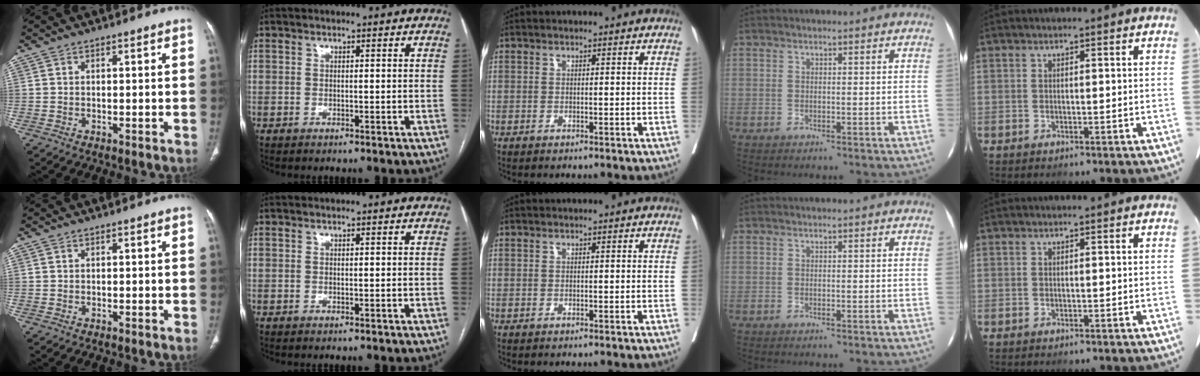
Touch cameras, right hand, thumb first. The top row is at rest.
{}